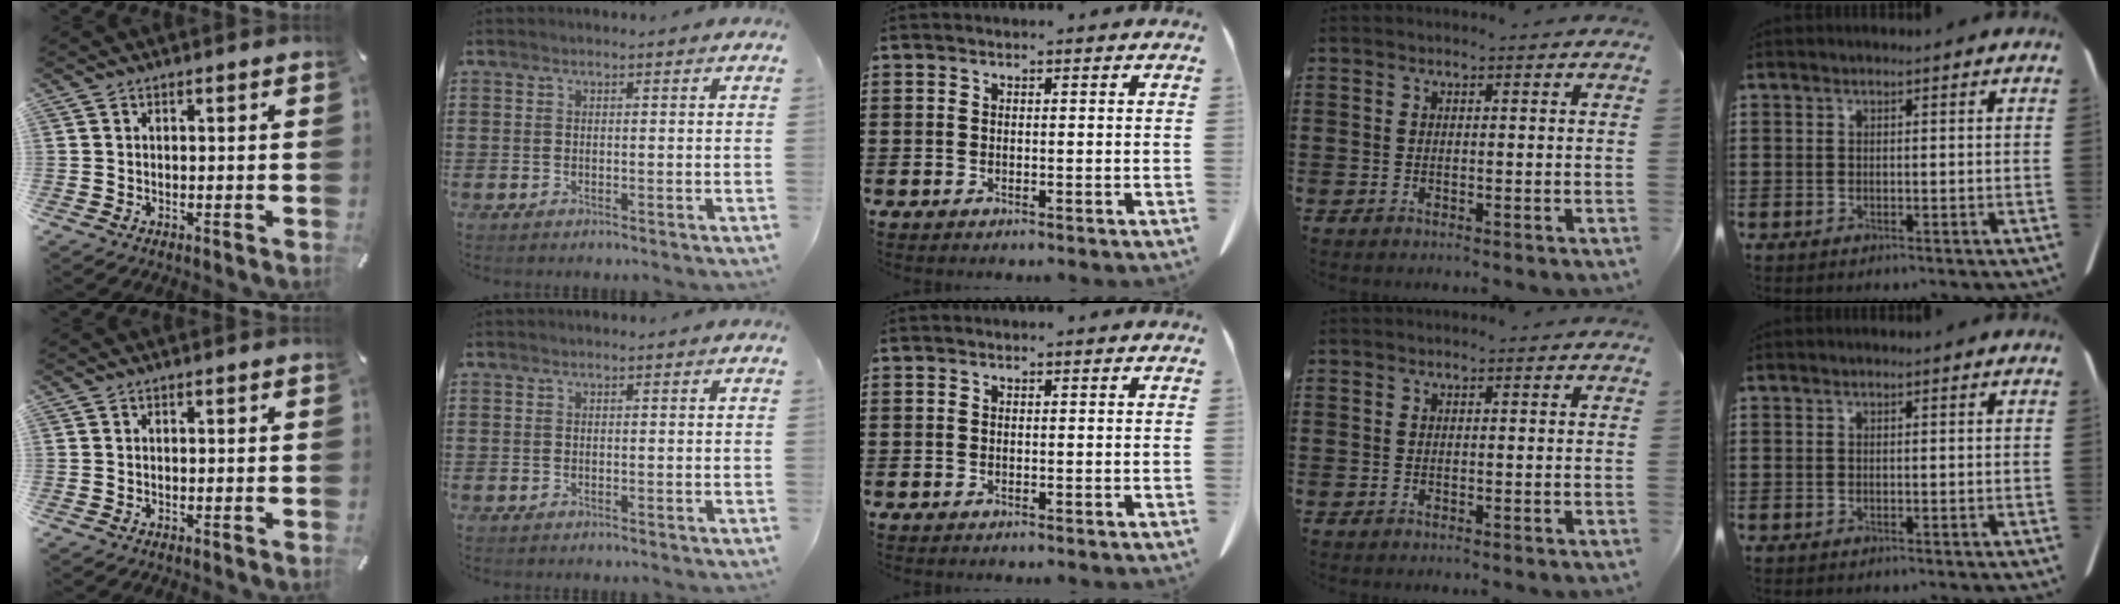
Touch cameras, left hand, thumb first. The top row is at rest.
{}